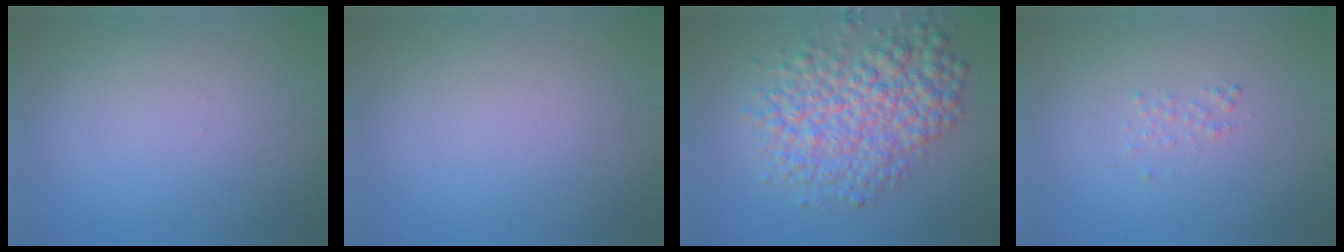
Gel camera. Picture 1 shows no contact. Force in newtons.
{"total": 0.0}
{"total": 7.4, "press": 7.4, "slide": 0.1}
{"total": 0.7, "press": 0.7, "slide": 0.1}